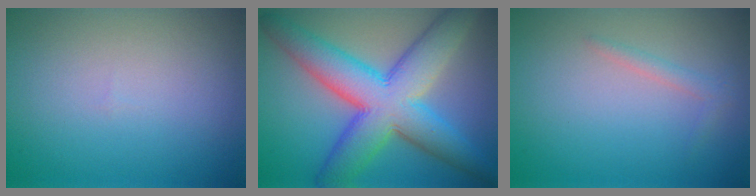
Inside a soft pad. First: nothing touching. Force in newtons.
{"total": 10.8, "press": 10.8, "slide": 0.3}
{"total": 1.1, "press": 1.1, "slide": 0.0}